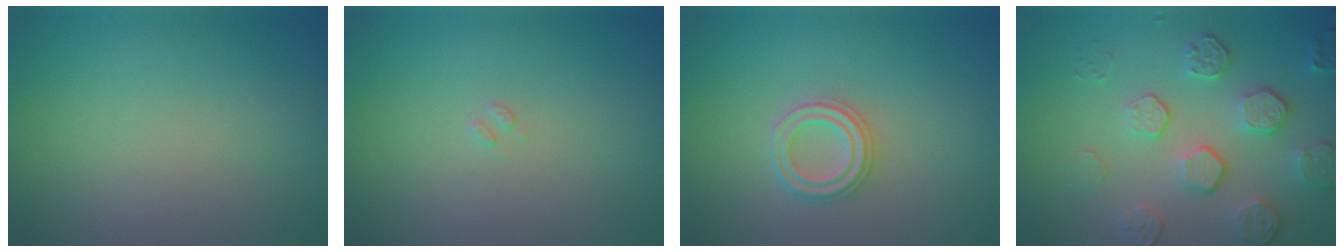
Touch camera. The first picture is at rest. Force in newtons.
{"total": 0.6, "press": 0.6, "slide": 0.2}
{"total": 2.4, "press": 2.3, "slide": 0.4}
{"total": 5.4, "press": 4.1, "slide": 3.4}